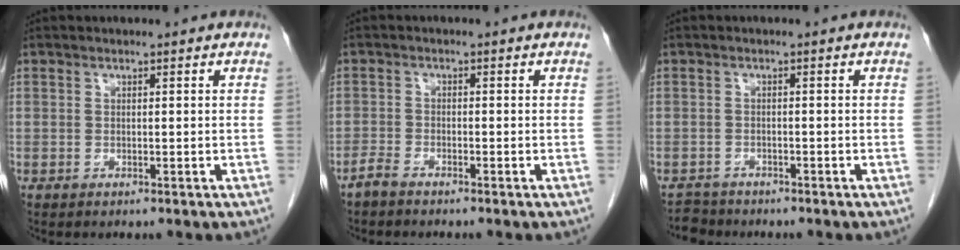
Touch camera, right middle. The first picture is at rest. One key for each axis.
{"total": 1.9, "fx": -1.7, "fy": 0.3, "fz": 0.7, "tx": -0.020, "ty": -0.002, "tz": -0.034}
{"total": 2.6, "fx": -2.4, "fy": 0.8, "fz": -0.7, "tx": 0.007, "ty": -0.005, "tz": -0.044}